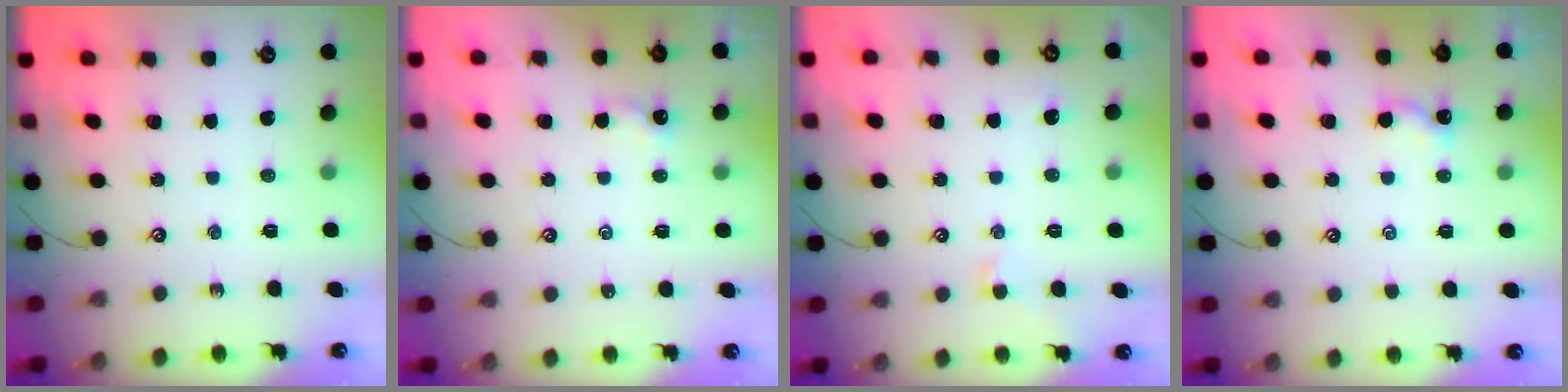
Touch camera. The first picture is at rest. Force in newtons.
{"total": 0.7, "press": 0.7, "slide": 0.2}
{"total": 0.5, "press": 0.2, "slide": 0.5}
{"total": 0.0}